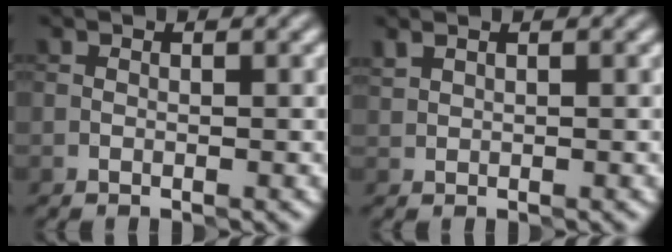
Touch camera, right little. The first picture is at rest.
{"total": 0.7, "force": [0.6, 0.2, 0.1], "torque": [-0.001, 0.004, 0.018]}